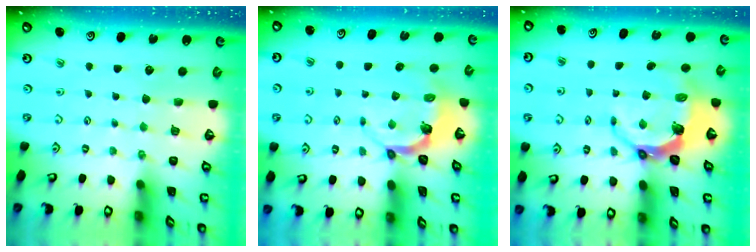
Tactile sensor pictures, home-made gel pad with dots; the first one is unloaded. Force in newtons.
{"total": 5.0, "press": 4.0, "slide": 3.1}
{"total": 7.6, "press": 6.1, "slide": 4.5}